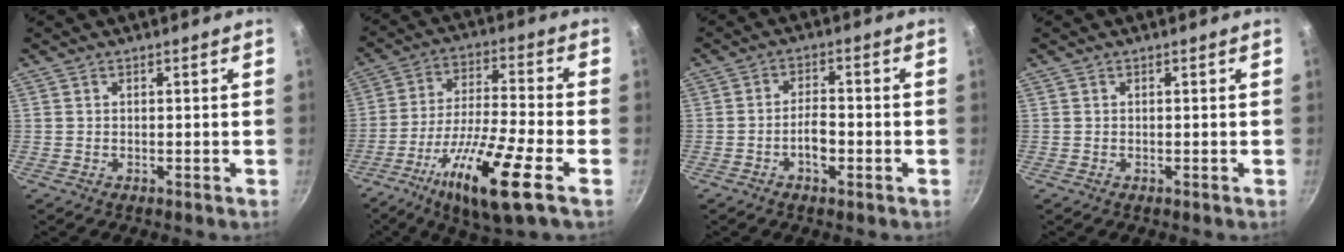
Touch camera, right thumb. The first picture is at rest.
{"total": 17.6, "force": [-8.1, 2.9, 15.4], "torque": [-0.284, 0.025, -0.149]}
{"total": 4.7, "force": [-1.8, 2.0, 3.9], "torque": [-0.063, 0.019, -0.032]}
{"total": 0.0}